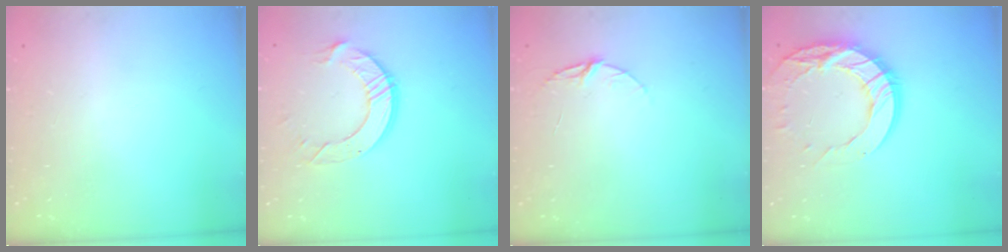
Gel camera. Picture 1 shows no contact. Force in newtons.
{"total": 9.7, "press": 9.7, "slide": 0.8}
{"total": 5.3, "press": 5.3, "slide": 0.5}
{"total": 14.4, "press": 14.4, "slide": 0.7}